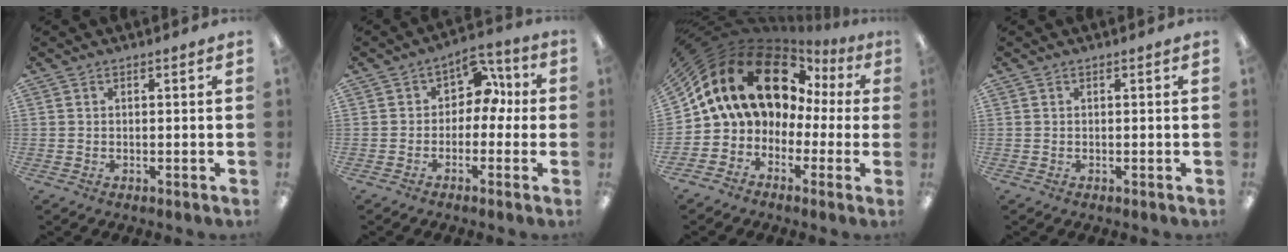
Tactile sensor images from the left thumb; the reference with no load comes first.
{"total": 7.9, "force": [2.3, 5.9, 4.7], "torque": [-0.061, -0.006, 0.039]}
{"total": 19.9, "force": [7.4, 13.7, 12.3], "torque": [-0.260, -0.031, 0.139]}
{"total": 0.0}